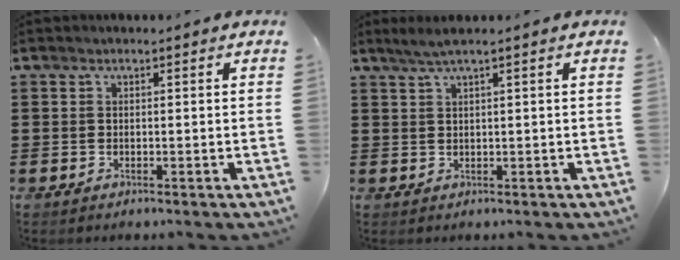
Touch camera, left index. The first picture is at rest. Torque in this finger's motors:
{"motor_torque": [0.24, -0.19, 0.12, 0.04]}